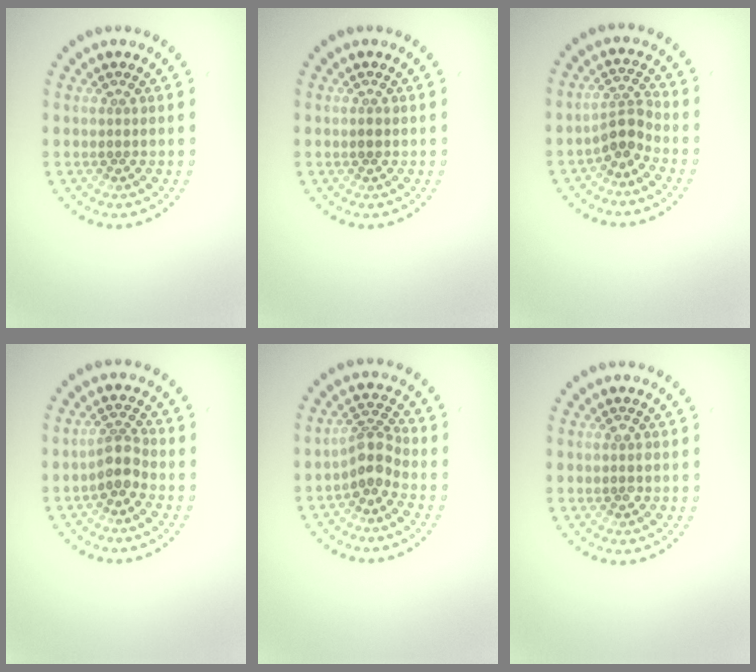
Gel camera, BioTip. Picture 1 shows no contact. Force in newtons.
{"total": 0.8, "press": 0.8, "slide": 0.1}
{"total": 2.5, "press": 1.8, "slide": 1.7}
{"total": 2.3, "press": 1.8, "slide": 1.4}
{"total": 2.7, "press": 2.1, "slide": 1.8}
{"total": 1.1, "press": 1.1, "slide": 0.4}